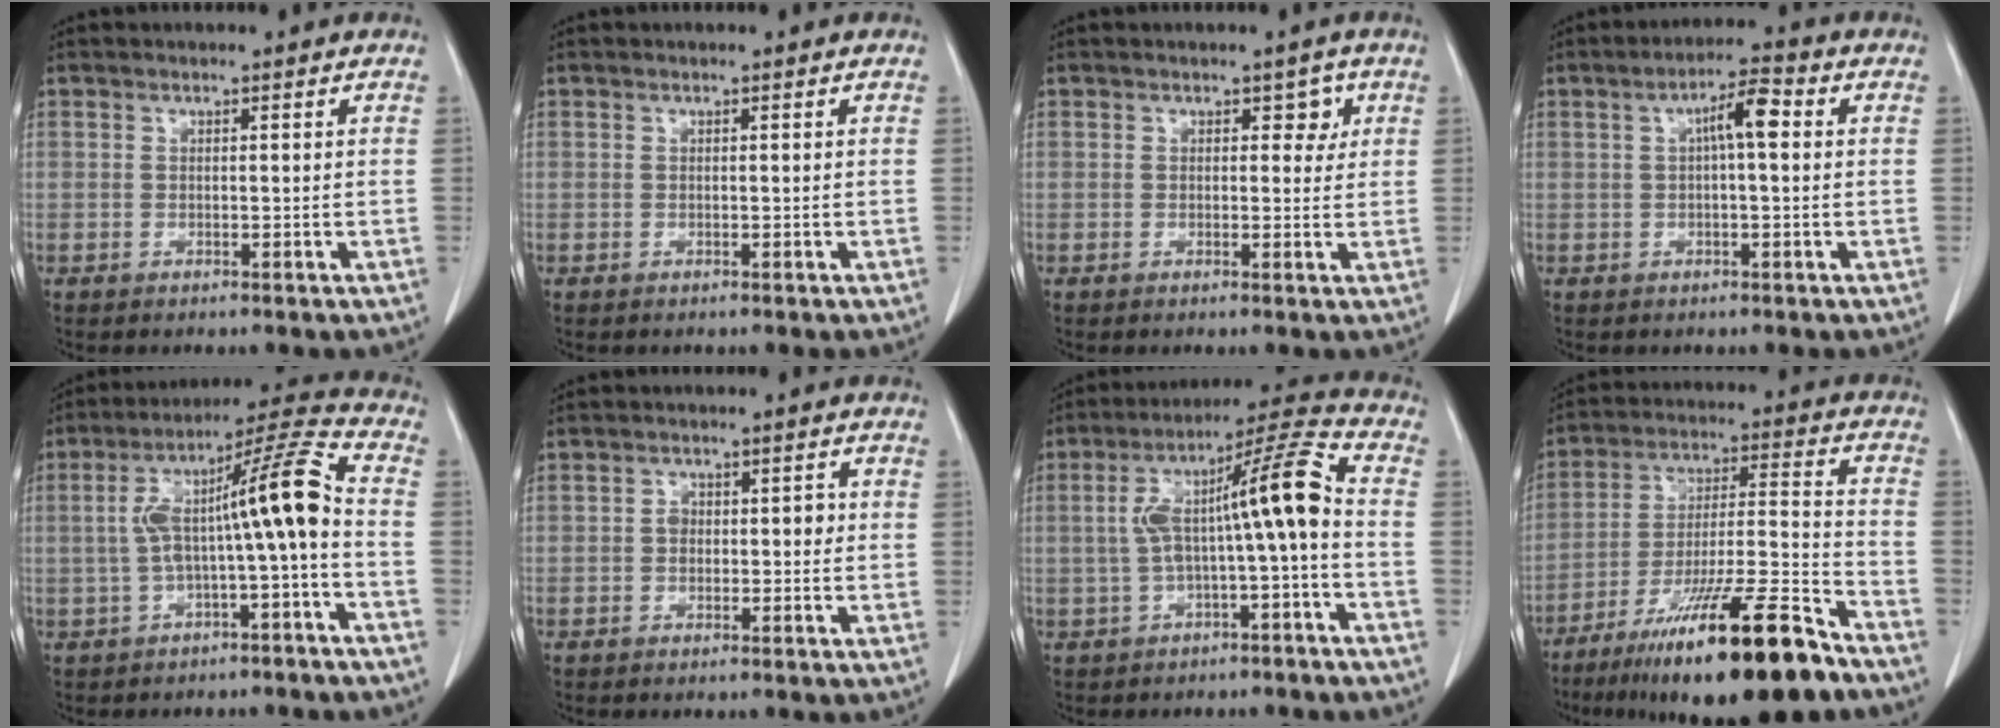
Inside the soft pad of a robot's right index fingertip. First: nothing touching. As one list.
[{"total": 0.0}, {"total": 2.4, "force": [1.1, 1.6, 1.5], "torque": [-0.007, 0.005, 0.011]}, {"total": 5.3, "force": [1.0, 1.0, 5.0], "torque": [-0.085, 0.018, 0.012]}, {"total": 12.0, "force": [-1.3, 0.4, 12.0], "torque": [-0.201, 0.043, -0.023]}, {"total": 2.9, "force": [-0.1, 1.9, 2.2], "torque": [-0.028, 0.013, -0.003]}, {"total": 11.5, "force": [-0.8, 0.5, 11.4], "torque": [-0.194, 0.042, -0.016]}, {"total": 21.7, "force": [-15.0, 1.7, 15.6], "torque": [-0.233, -0.023, -0.256]}]